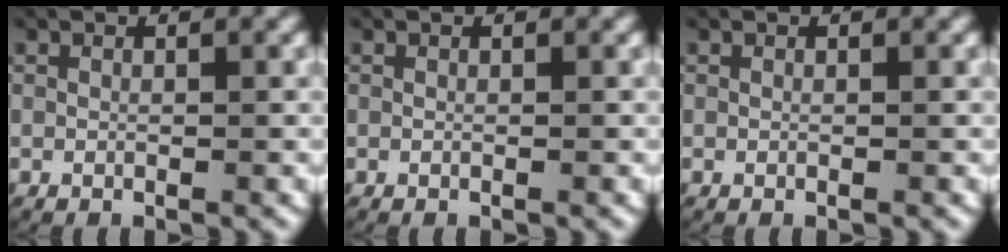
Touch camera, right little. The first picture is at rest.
{"total": 0.0}
{"total": 0.0}